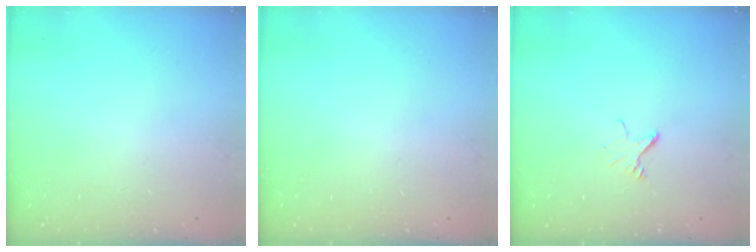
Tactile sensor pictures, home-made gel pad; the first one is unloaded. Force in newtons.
{"total": 0.0}
{"total": 2.5, "press": 2.5, "slide": 0.1}